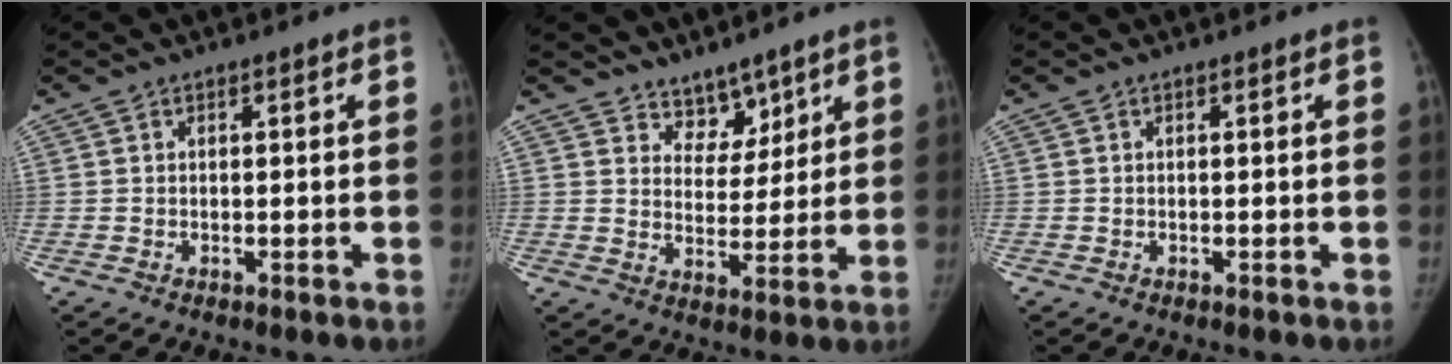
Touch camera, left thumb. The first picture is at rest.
{"total": 5.9, "force": [4.8, 3.4, 0.8], "torque": [0.029, -0.039, 0.085]}
{"total": 0.0}